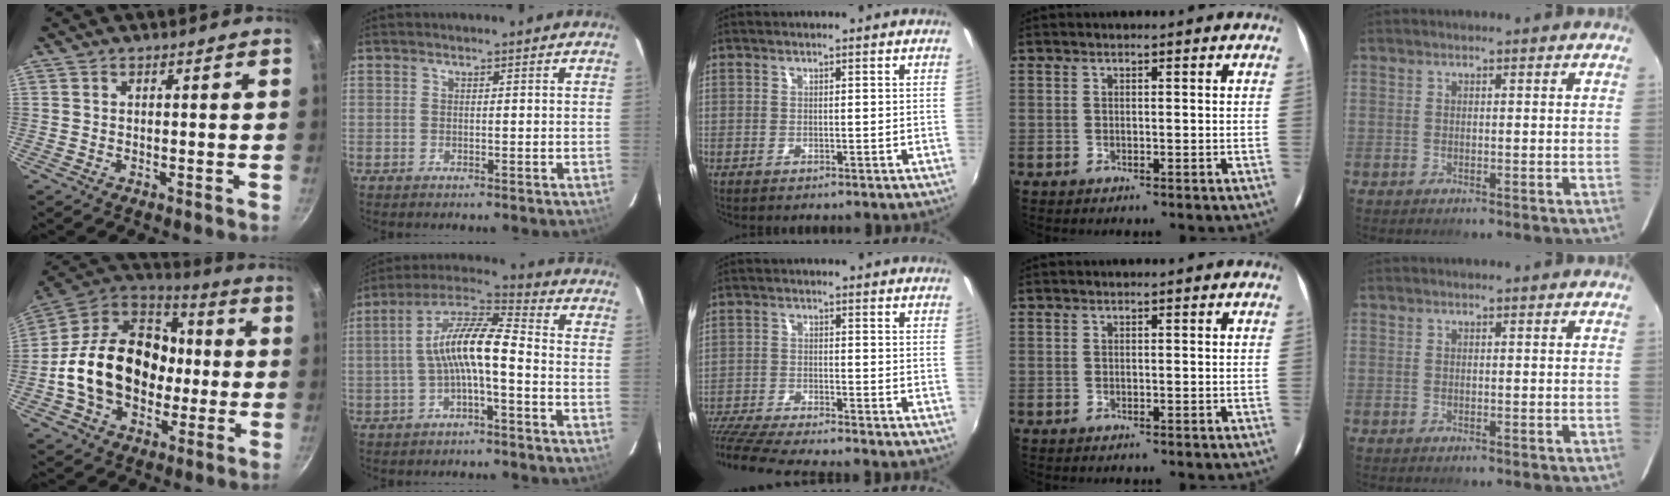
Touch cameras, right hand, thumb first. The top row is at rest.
{"thumb": {"total": 24.3, "force": [-2.0, 18.2, 15.9], "torque": [-0.247, 0.051, -0.034]}, "index": {"total": 10.3, "force": [-2.3, 2.3, 9.7], "torque": [-0.200, 0.022, -0.045]}, "middle": {"total": 11.5, "force": [-10.4, -0.2, 4.9], "torque": [-0.122, -0.032, -0.190]}}